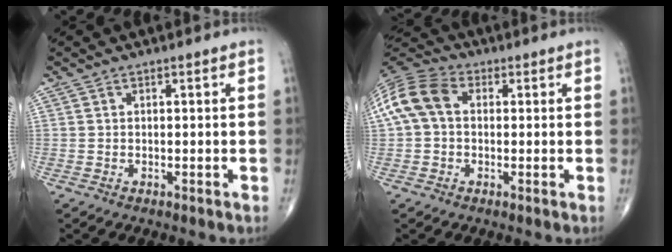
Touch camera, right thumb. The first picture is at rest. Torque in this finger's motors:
{"motor_torque": [-0.52, 0.67, 0.95, 0.14, 0.10]}